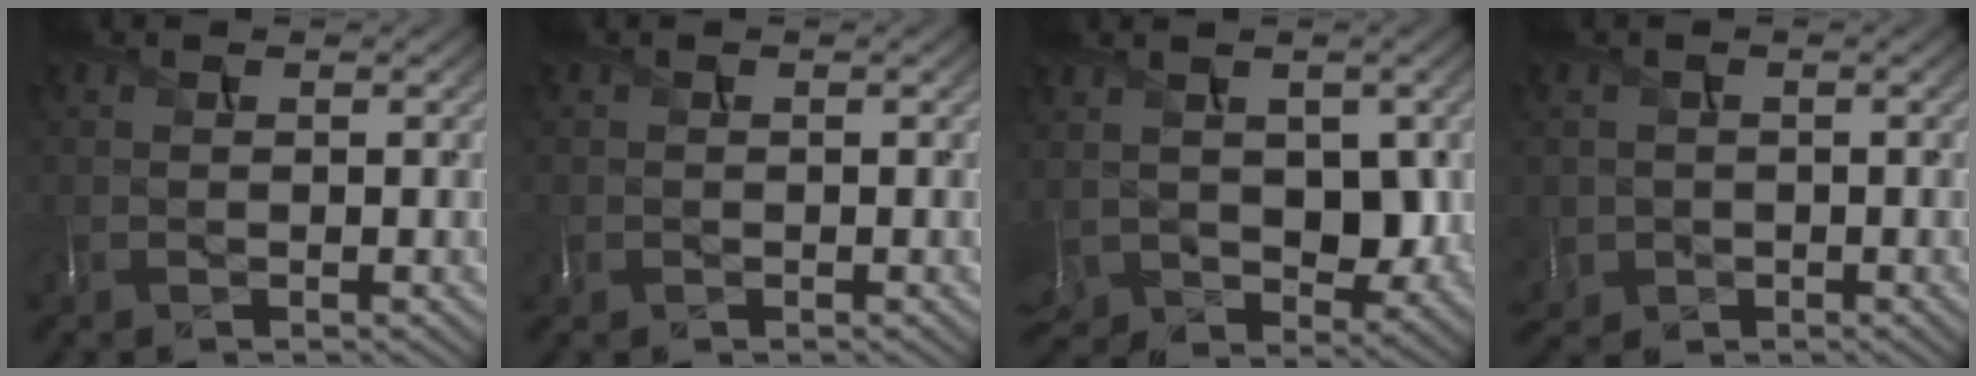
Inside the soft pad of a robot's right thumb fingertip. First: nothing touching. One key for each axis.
{"total": 0.8, "fx": -0.3, "fy": 0.5, "fz": -0.5, "tx": 0.008, "ty": -0.007, "tz": -0.002}
{"total": 8.4, "fx": 0.2, "fy": 6.1, "fz": 5.7, "tx": -0.141, "ty": -0.031, "tz": 0.023}
{"total": 2.2, "fx": -0.3, "fy": 2.1, "fz": -0.6, "tx": 0.000, "ty": -0.011, "tz": -0.005}